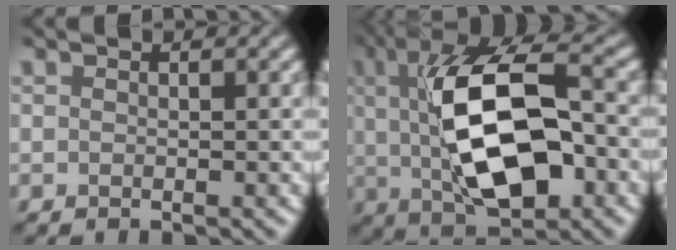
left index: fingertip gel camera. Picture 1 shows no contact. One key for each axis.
{"total": 12.0, "fx": 0.2, "fy": 5.5, "fz": 10.7, "tx": -0.183, "ty": 0.005, "tz": 0.000}